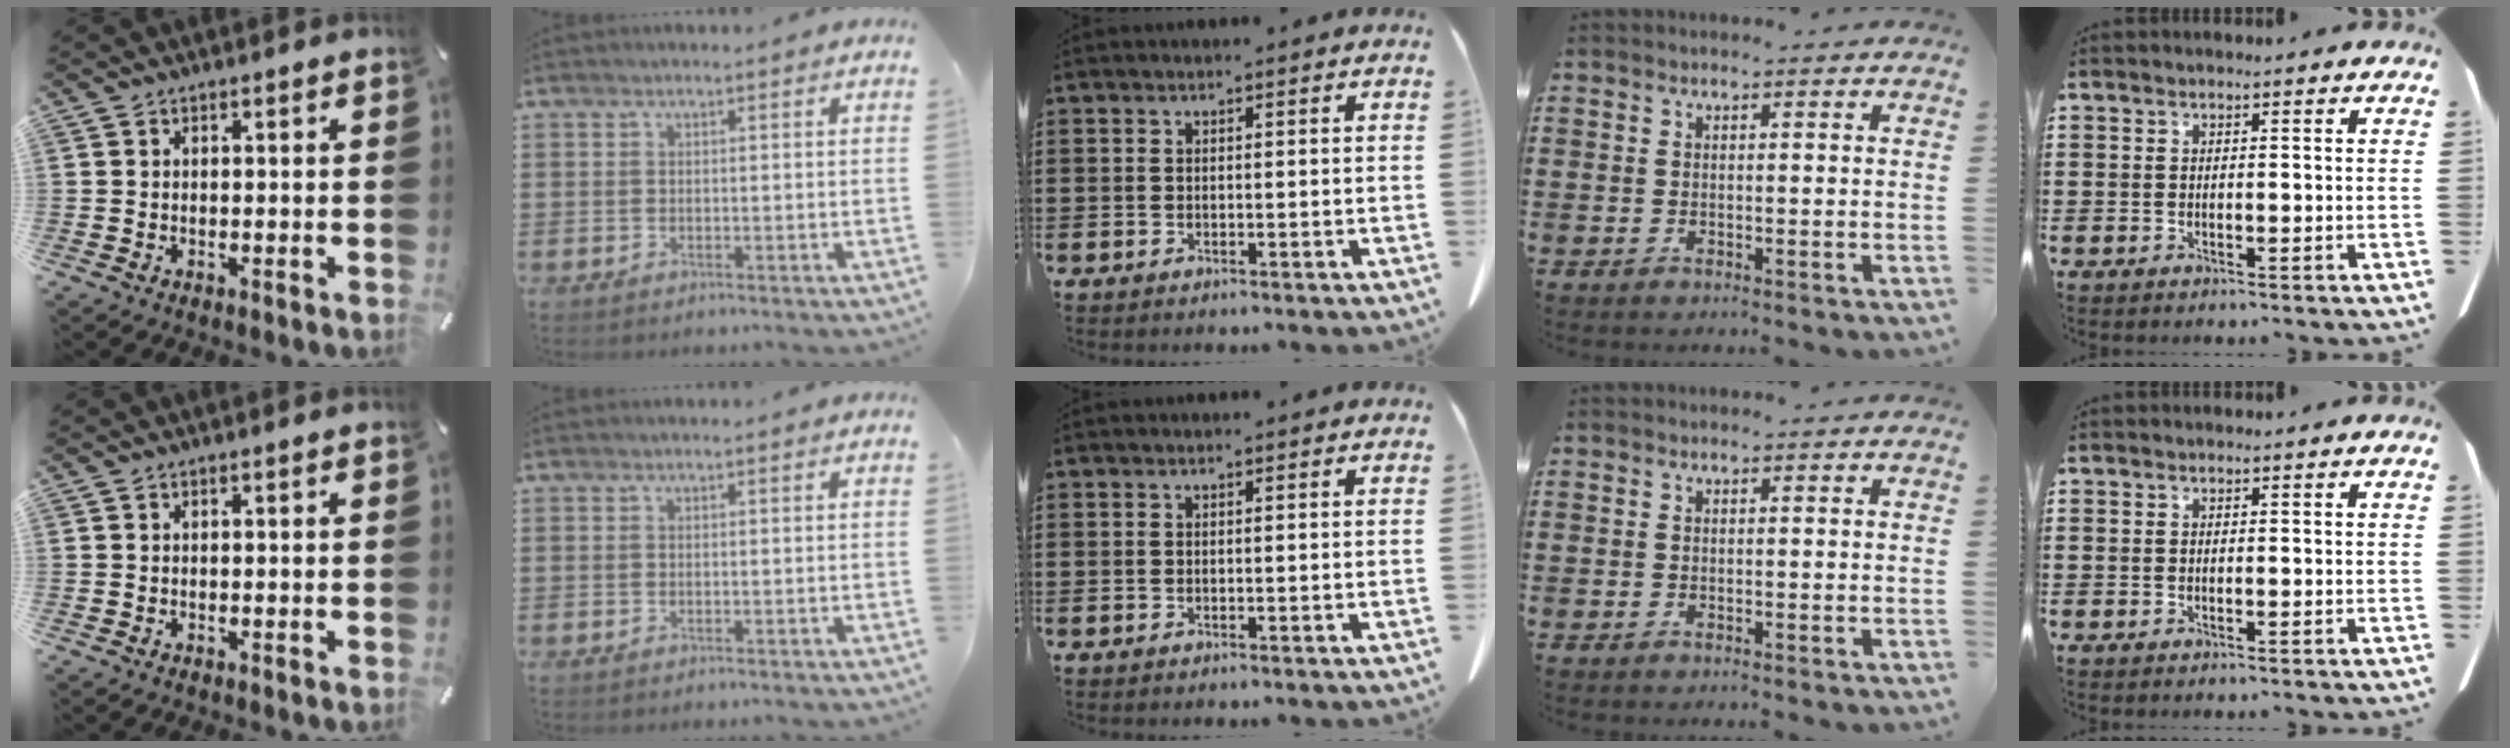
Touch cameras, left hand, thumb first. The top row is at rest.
{}